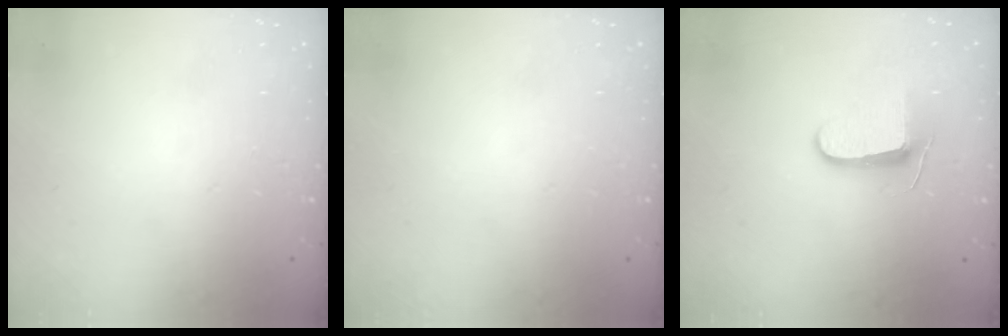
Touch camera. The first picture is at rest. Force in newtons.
{"total": 0.0}
{"total": 9.1, "press": 9.0, "slide": 1.0}